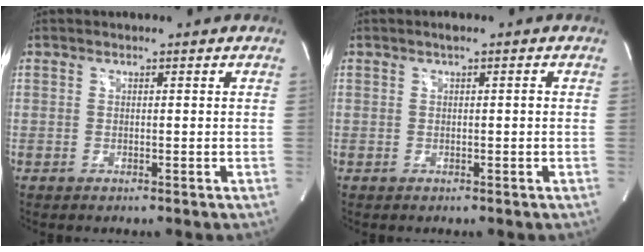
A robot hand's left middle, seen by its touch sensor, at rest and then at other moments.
{"total": 1.1, "force": [0.3, 0.1, 1.0], "torque": [-0.022, 0.004, 0.005]}